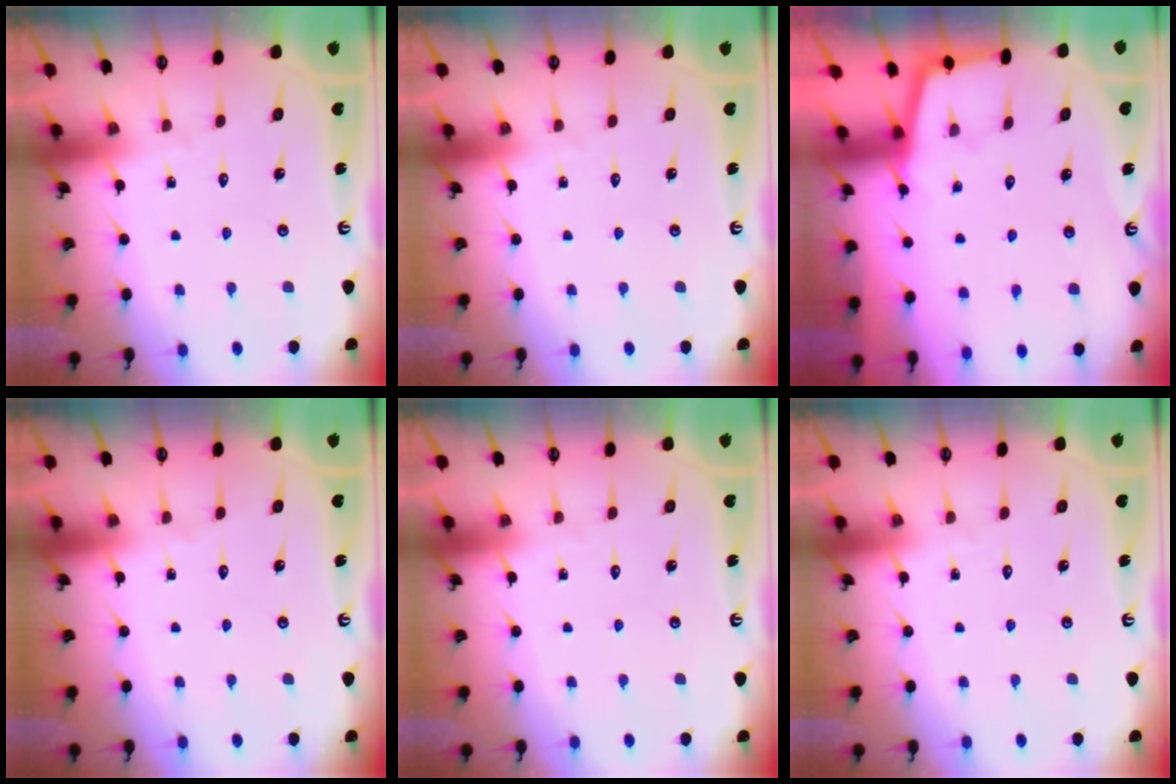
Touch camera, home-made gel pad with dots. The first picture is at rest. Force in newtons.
{"total": 0.0}
{"total": 2.1, "press": 2.1, "slide": 0.4}
{"total": 0.0}
{"total": 0.0}
{"total": 0.0}